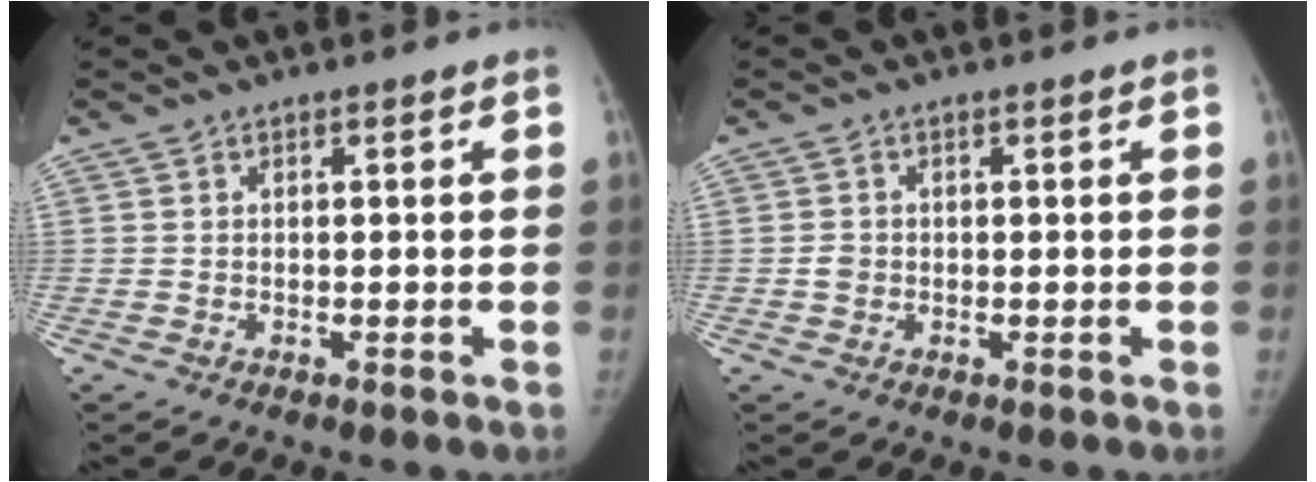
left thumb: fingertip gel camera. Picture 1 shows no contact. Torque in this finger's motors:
{"motor_torque": [0.03, 0.30, 0.15, -0.43, 0.02]}